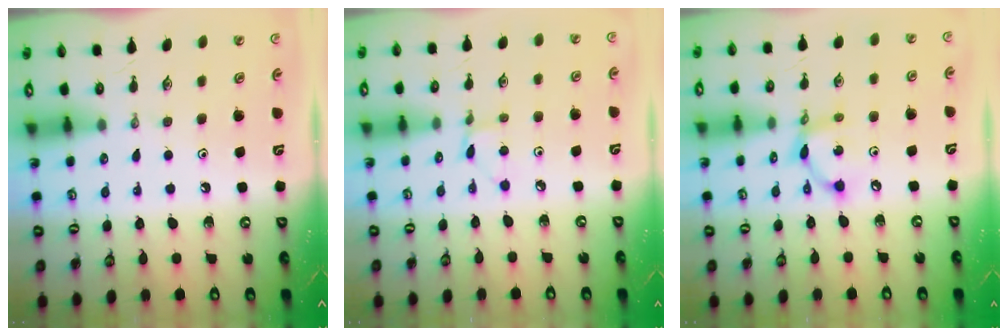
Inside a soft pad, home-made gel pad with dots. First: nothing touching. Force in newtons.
{"total": 2.6, "press": 2.6, "slide": 0.3}
{"total": 9.3, "press": 9.3, "slide": 0.5}